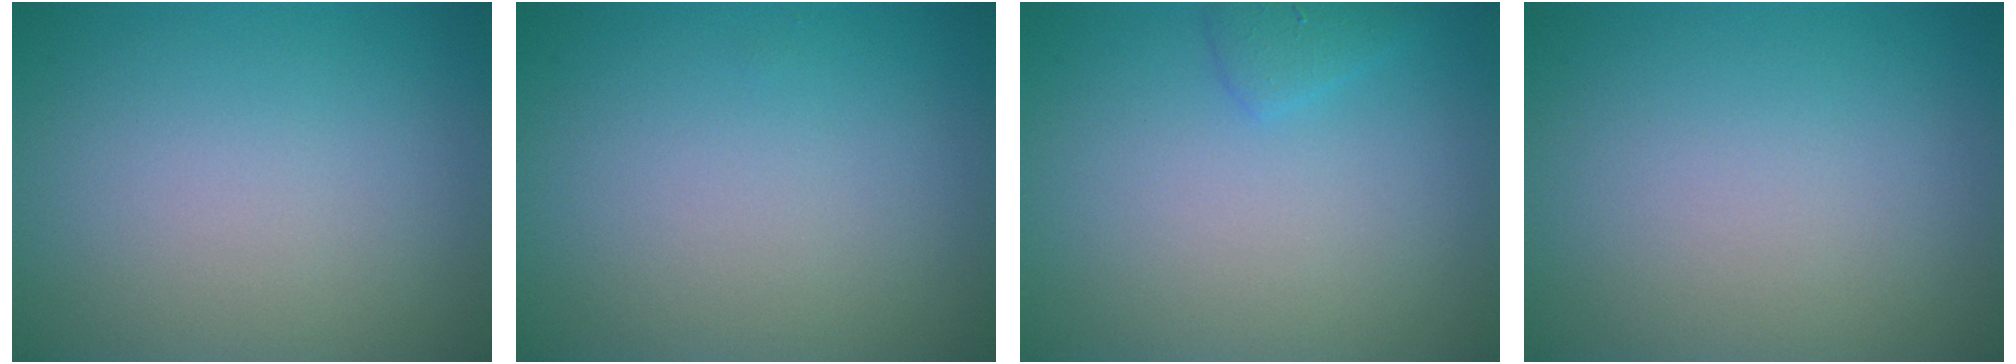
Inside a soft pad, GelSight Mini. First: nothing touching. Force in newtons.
{"total": 0.0}
{"total": 1.2, "press": 1.2, "slide": 0.1}
{"total": 0.0}